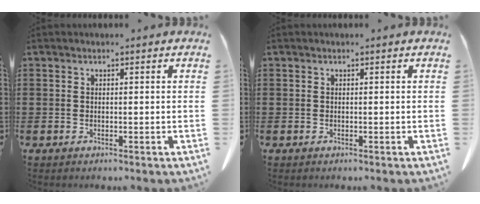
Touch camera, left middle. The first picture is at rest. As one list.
[{"total": 0.0}]